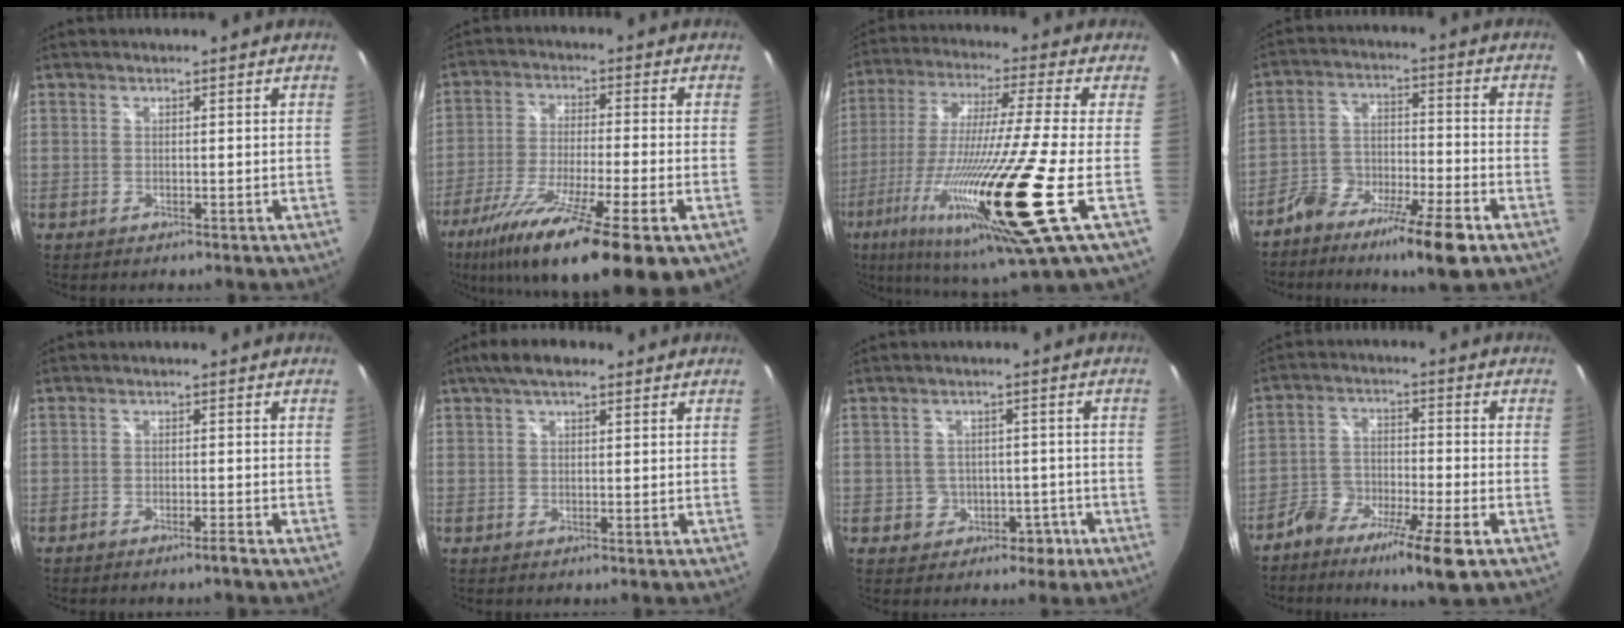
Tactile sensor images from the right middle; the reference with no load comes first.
{"total": 19.4, "force": [-11.2, 2.9, 15.6], "torque": [-0.288, -0.055, -0.192]}
{"total": 24.8, "force": [-9.4, 0.5, 23.0], "torque": [-0.422, -0.072, -0.167]}
{"total": 10.9, "force": [-7.2, 2.1, 7.8], "torque": [-0.151, 0.003, -0.134]}
{"total": 1.8, "force": [-1.6, -0.1, 0.9], "torque": [-0.030, 0.000, -0.029]}
{"total": 5.2, "force": [3.0, 2.1, 3.7], "torque": [-0.062, 0.017, 0.050]}
{"total": 5.8, "force": [-2.4, 5.1, 1.4], "torque": [-0.027, 0.020, -0.018]}
{"total": 9.5, "force": [-6.1, 1.5, 7.1], "torque": [-0.145, -0.004, -0.118]}